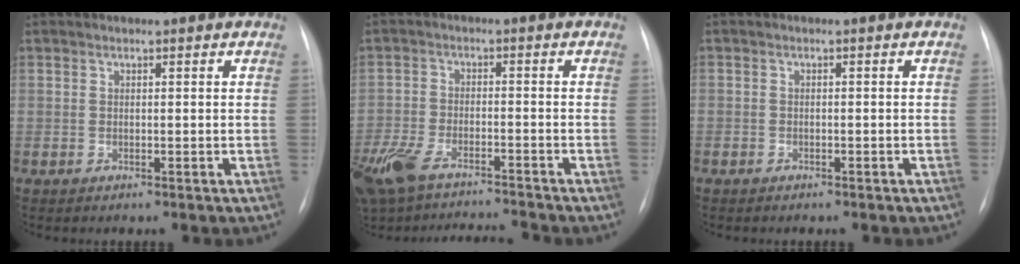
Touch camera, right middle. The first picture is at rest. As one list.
[{"total": 12.5, "force": [-10.8, 2.4, 5.7], "torque": [-0.121, 0.002, -0.184]}, {"total": 1.3, "force": [-0.8, 0.9, 0.1], "torque": [-0.008, 0.004, -0.010]}]